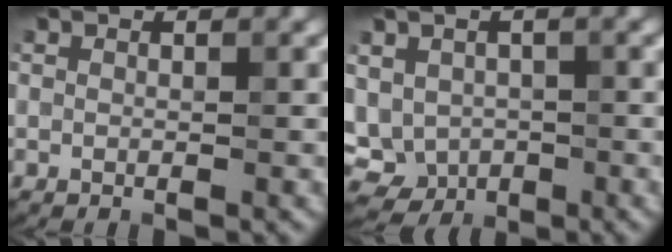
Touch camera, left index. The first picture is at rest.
{"total": 6.5, "force": [-0.4, 5.4, 3.5], "torque": [-0.057, 0.002, -0.005]}